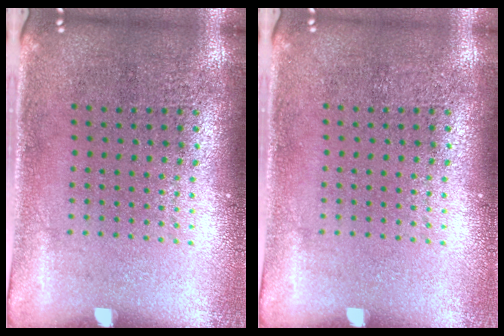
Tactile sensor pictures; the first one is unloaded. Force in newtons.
{"total": 0.0}